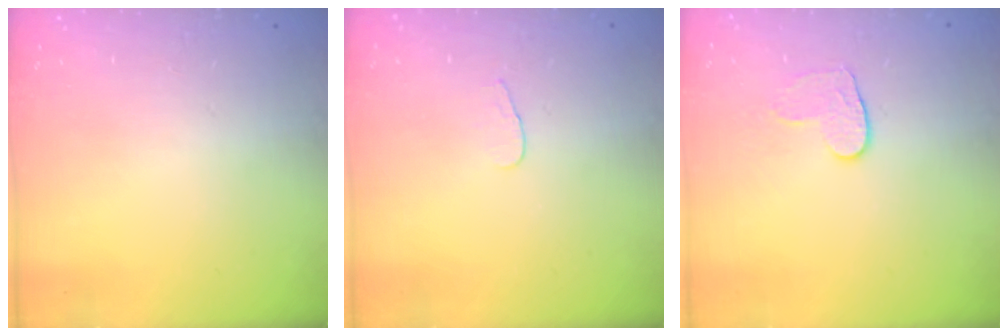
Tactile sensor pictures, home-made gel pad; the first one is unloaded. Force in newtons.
{"total": 2.8, "press": 2.8, "slide": 0.3}
{"total": 5.6, "press": 5.5, "slide": 0.5}